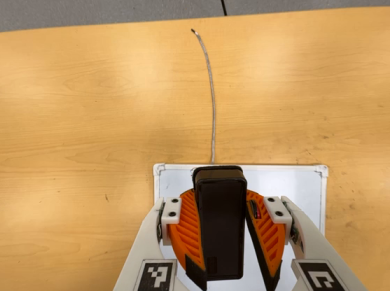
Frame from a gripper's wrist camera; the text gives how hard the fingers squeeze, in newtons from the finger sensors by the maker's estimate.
{"total": 9.7, "left": 9.8, "right": 9.6}